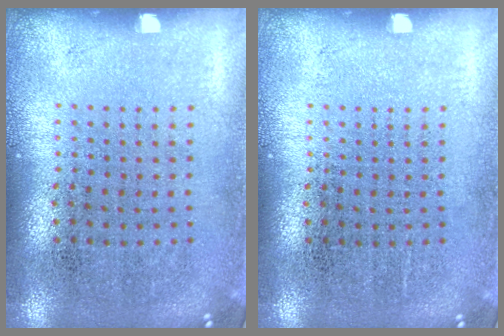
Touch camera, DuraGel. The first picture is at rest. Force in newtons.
{"total": 0.0}